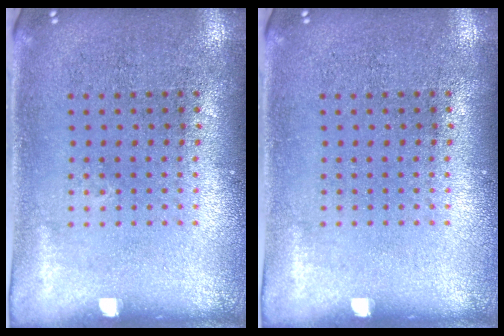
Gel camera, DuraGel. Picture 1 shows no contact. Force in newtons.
{"total": 0.0}